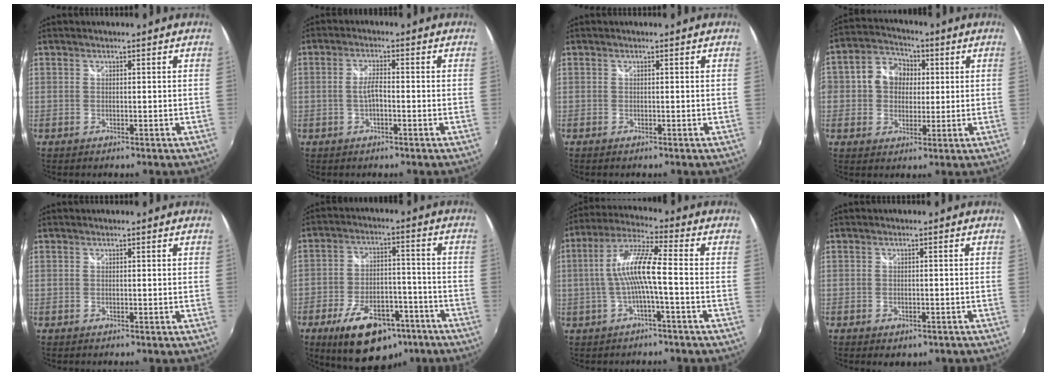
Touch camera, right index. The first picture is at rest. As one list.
[{"total": 2.8, "force": [-0.8, 0.8, 2.6], "torque": [-0.053, 0.004, -0.015]}, {"total": 0.0}, {"total": 9.1, "force": [1.0, 8.0, 4.3], "torque": [-0.096, 0.033, 0.013]}, {"total": 0.0}, {"total": 17.7, "force": [-11.0, 8.9, 10.7], "torque": [-0.194, 0.007, -0.156]}, {"total": 9.5, "force": [-1.5, 0.7, 9.4], "torque": [-0.194, 0.013, -0.025]}, {"total": 2.9, "force": [-1.7, 1.9, 1.5], "torque": [-0.030, -0.009, -0.018]}]